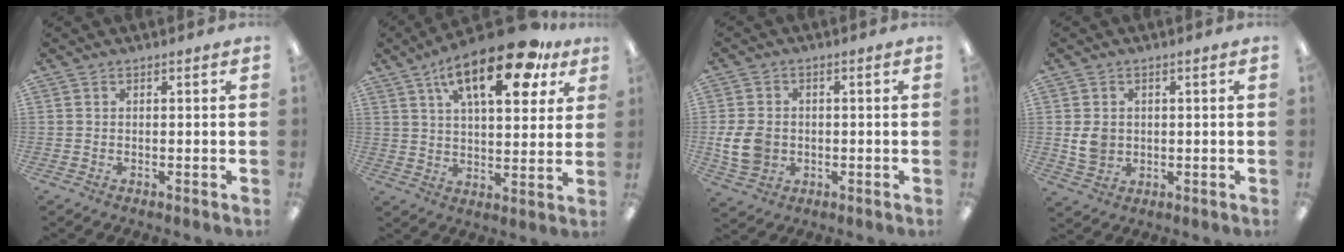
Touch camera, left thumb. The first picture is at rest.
{"total": 20.7, "force": [11.5, 8.1, 15.2], "torque": [-0.235, -0.045, 0.181]}
{"total": 8.3, "force": [-0.9, 6.6, 4.9], "torque": [-0.110, 0.007, -0.015]}
{"total": 5.0, "force": [0.4, 4.3, 2.6], "torque": [-0.041, 0.000, 0.005]}